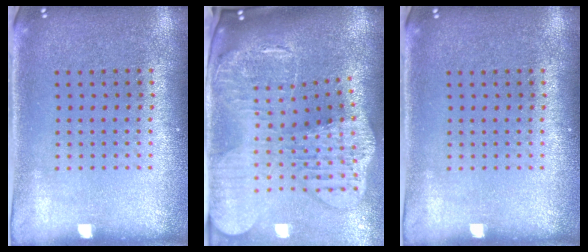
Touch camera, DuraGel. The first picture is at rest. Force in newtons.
{"total": 4.4, "press": 3.3, "slide": 2.8}
{"total": 0.0}